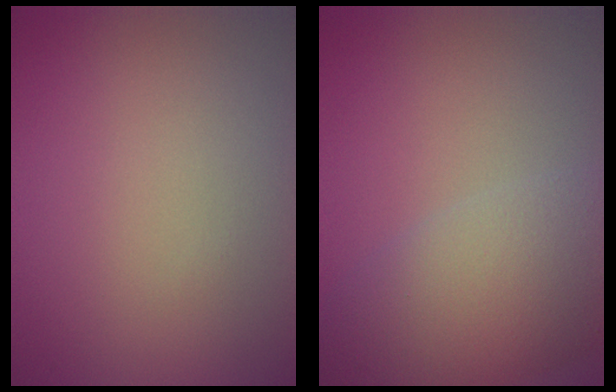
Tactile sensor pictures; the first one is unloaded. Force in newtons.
{"total": 7.5, "press": 7.5, "slide": 0.6}